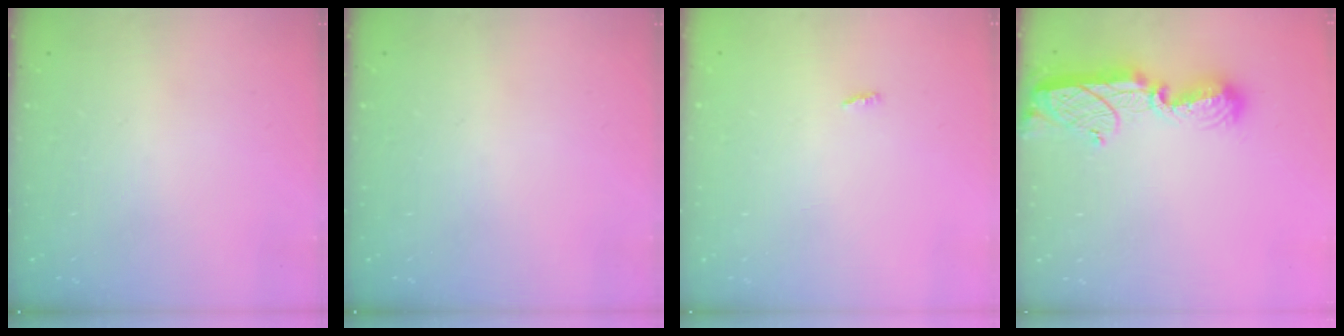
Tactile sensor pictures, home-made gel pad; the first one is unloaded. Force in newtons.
{"total": 0.0}
{"total": 1.9, "press": 1.9, "slide": 0.2}
{"total": 12.7, "press": 12.7, "slide": 1.0}